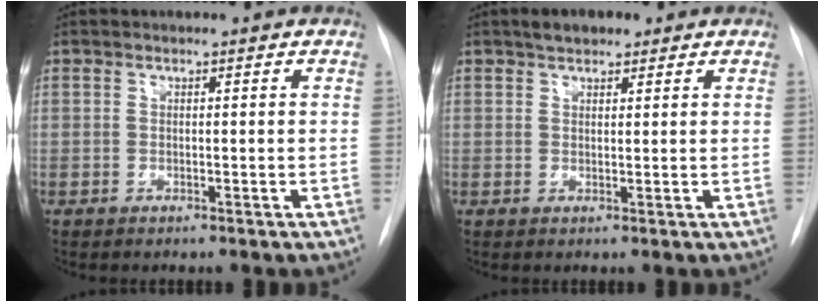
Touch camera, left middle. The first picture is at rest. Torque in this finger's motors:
{"motor_torque": [0.19, -0.17, 0.00, 0.01]}